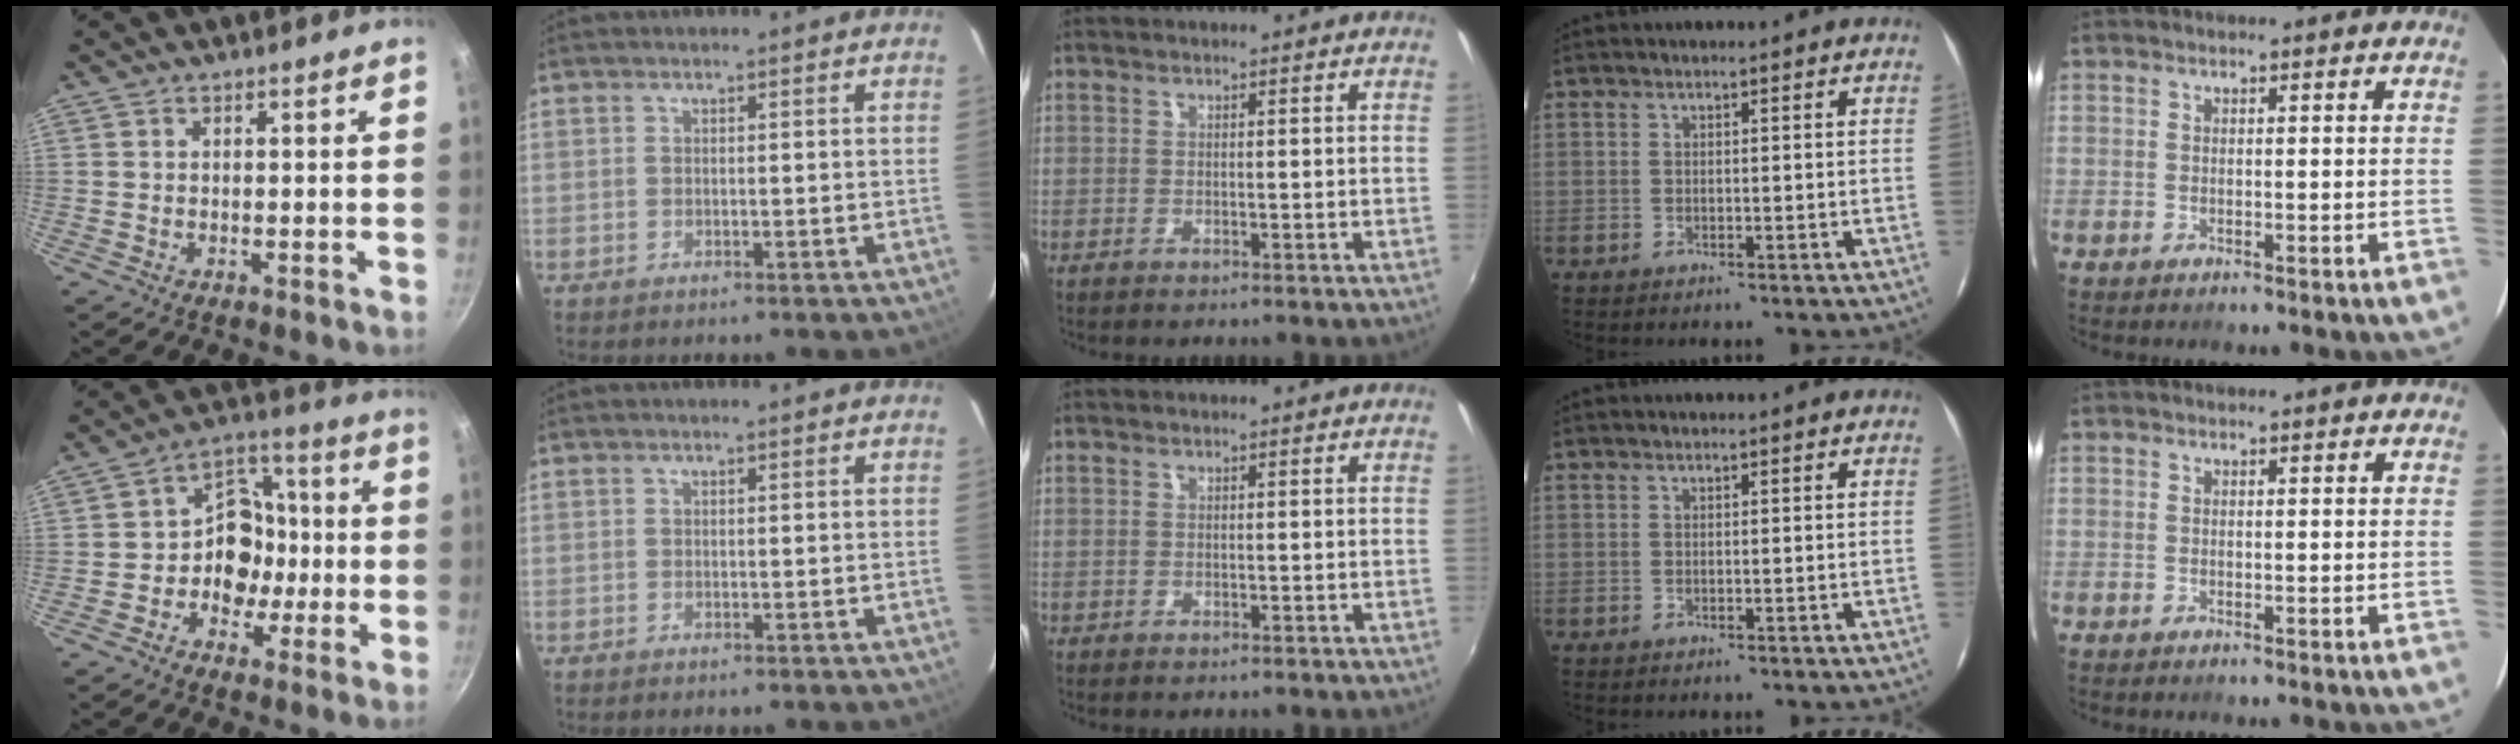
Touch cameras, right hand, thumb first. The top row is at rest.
{"thumb": {"total": 11.5, "force": [-1.3, 9.4, 6.4], "torque": [-0.036, 0.033, -0.034]}}